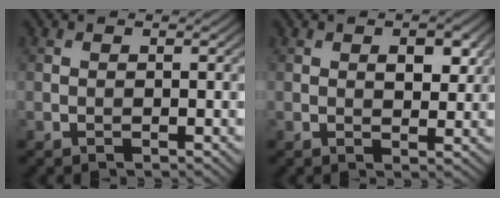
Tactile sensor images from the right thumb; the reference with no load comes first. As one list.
[{"total": 3.4, "force": [1.1, 1.8, 2.6], "torque": [-0.038, -0.002, 0.020]}]